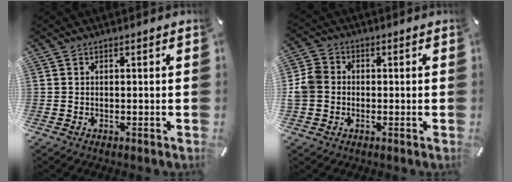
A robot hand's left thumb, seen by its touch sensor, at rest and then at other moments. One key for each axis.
{"total": 6.0, "fx": -0.6, "fy": 5.4, "fz": 2.5, "tx": -0.068, "ty": 0.013, "tz": -0.010}